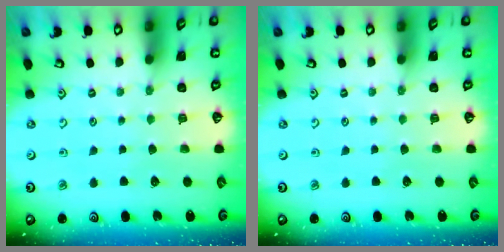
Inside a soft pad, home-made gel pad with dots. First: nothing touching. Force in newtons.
{"total": 0.0}